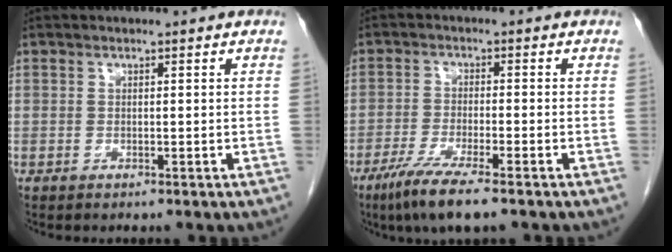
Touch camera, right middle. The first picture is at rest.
{"total": 7.6, "force": [-5.2, 0.3, 5.6], "torque": [-0.104, -0.021, -0.090]}